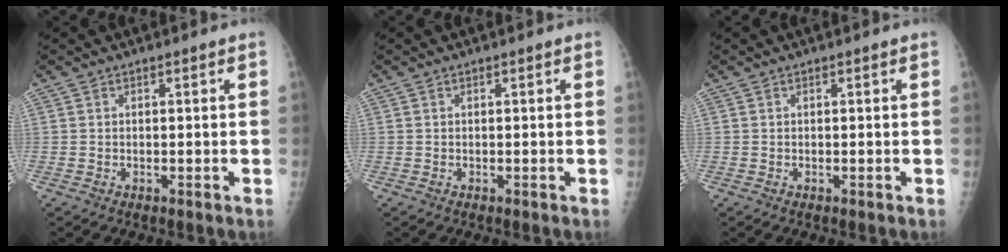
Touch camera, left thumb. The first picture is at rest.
{"total": 0.0}
{"total": 0.0}